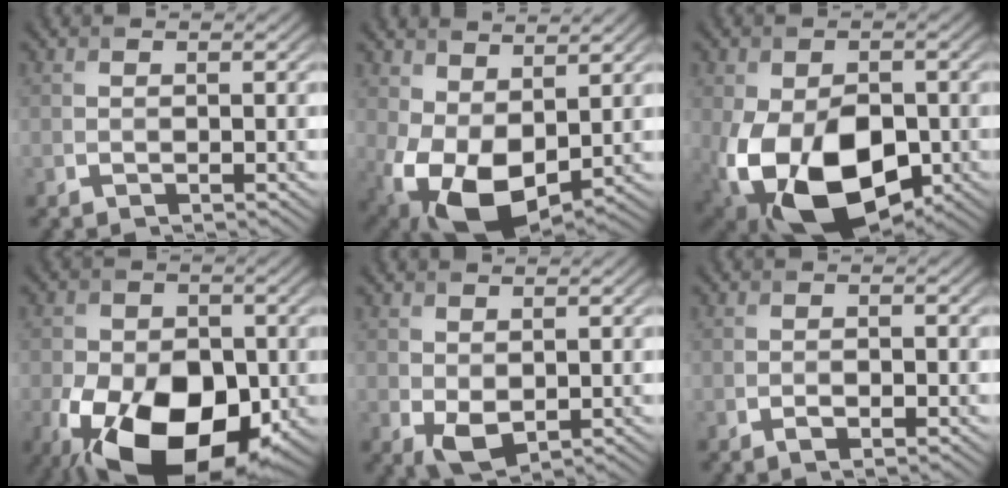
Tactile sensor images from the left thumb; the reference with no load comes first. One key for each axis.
{"total": 11.9, "fx": 0.1, "fy": 7.7, "fz": 9.1, "tx": -0.201, "ty": -0.039, "tz": 0.017}
{"total": 15.7, "fx": -4.8, "fy": 10.0, "fz": 11.2, "tx": -0.217, "ty": -0.052, "tz": -0.063}
{"total": 17.4, "fx": -6.4, "fy": 10.9, "fz": 12.1, "tx": -0.201, "ty": -0.047, "tz": -0.092}
{"total": 3.1, "fx": 0.3, "fy": 2.0, "fz": 2.4, "tx": -0.056, "ty": -0.009, "tz": 0.011}
{"total": 1.5, "fx": -0.6, "fy": 0.7, "fz": 1.1, "tx": -0.021, "ty": -0.003, "tz": -0.011}